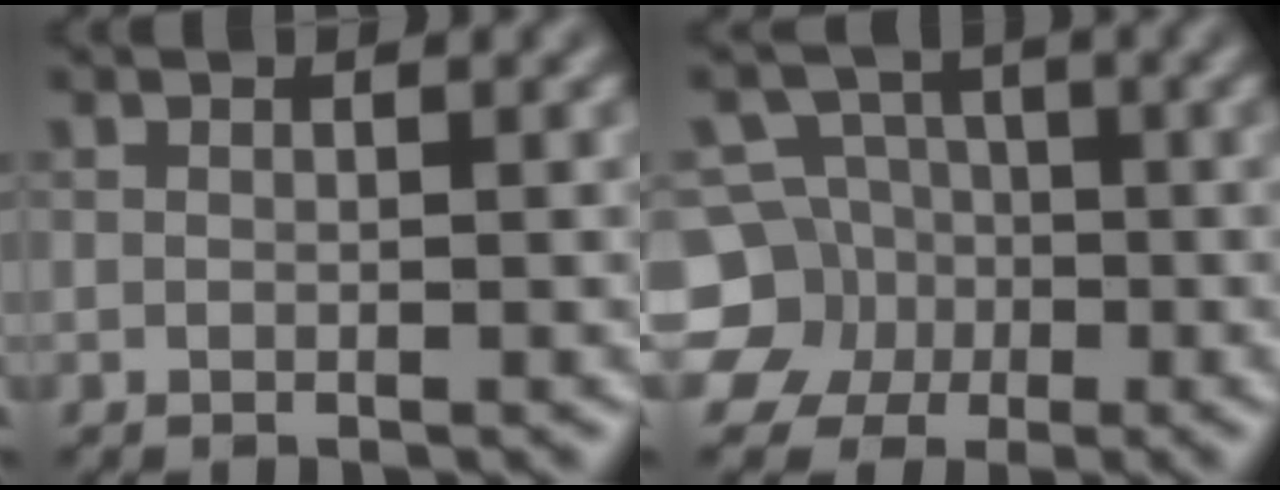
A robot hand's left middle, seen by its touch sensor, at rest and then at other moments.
{"total": 7.6, "force": [-2.2, 7.1, 1.8], "torque": [-0.030, 0.012, -0.070]}